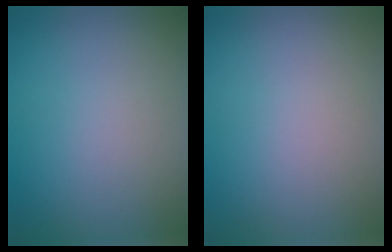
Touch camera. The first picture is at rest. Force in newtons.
{"total": 0.0}